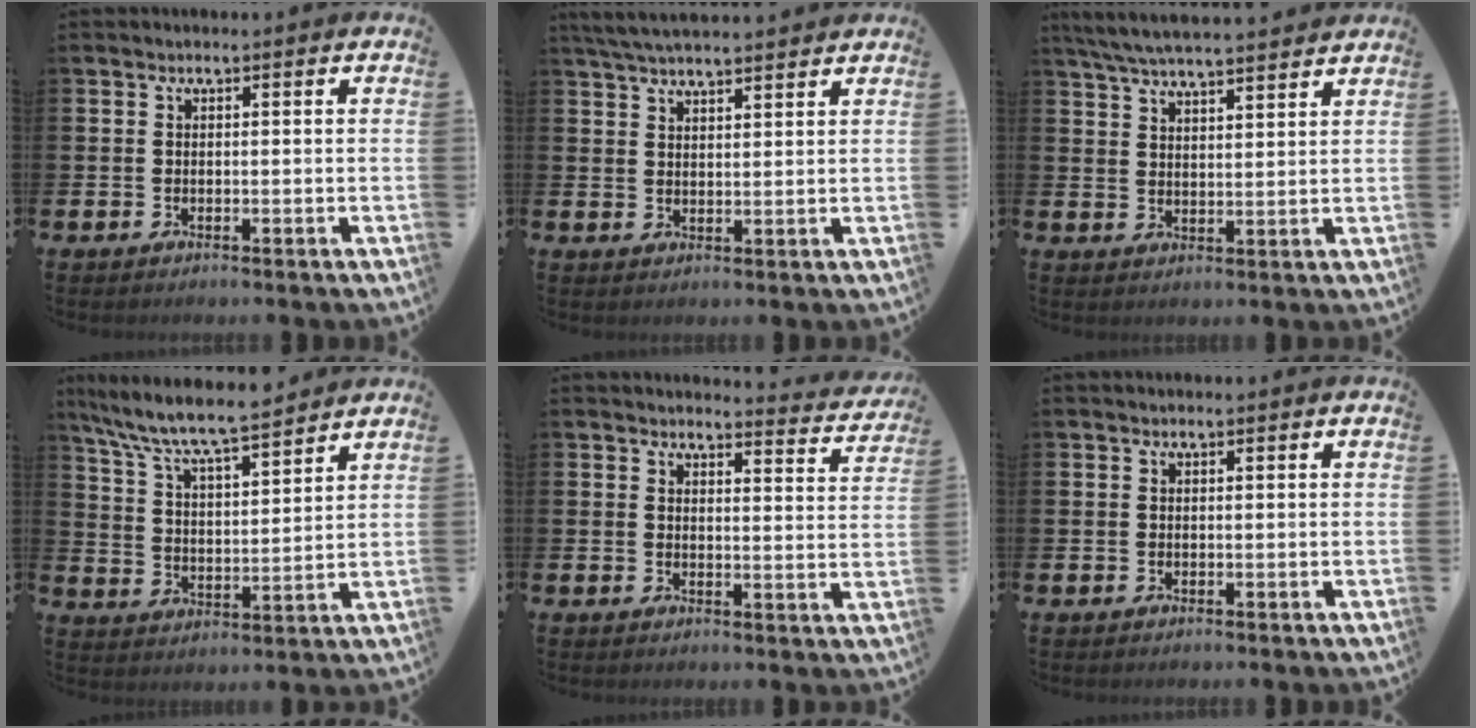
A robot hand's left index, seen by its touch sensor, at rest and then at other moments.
{"total": 4.4, "force": [4.3, 0.4, 1.1], "torque": [-0.038, -0.011, 0.080]}
{"total": 5.7, "force": [5.6, 0.1, 1.4], "torque": [-0.049, -0.027, 0.101]}
{"total": 8.3, "force": [7.8, 0.5, 2.7], "torque": [-0.082, -0.058, 0.135]}
{"total": 3.2, "force": [3.2, 0.2, 0.2], "torque": [0.007, -0.031, 0.052]}
{"total": 0.0}